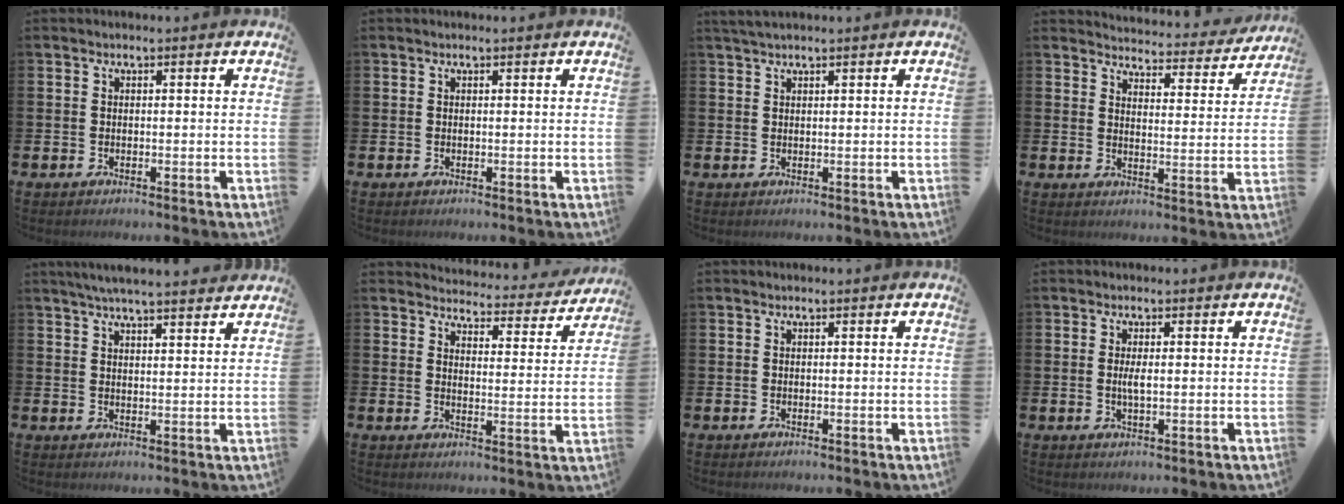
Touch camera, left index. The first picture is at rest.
{"total": 0.0}
{"total": 1.7, "force": [1.4, 0.1, 0.9], "torque": [-0.025, 0.007, 0.027]}
{"total": 4.0, "force": [3.9, 0.8, 0.4], "torque": [-0.015, -0.036, 0.061]}
{"total": 4.9, "force": [4.7, 0.0, 1.5], "torque": [-0.038, -0.014, 0.084]}
{"total": 3.8, "force": [3.7, 0.8, 0.5], "torque": [-0.017, -0.036, 0.057]}
{"total": 0.0}
{"total": 2.0, "force": [0.1, 0.6, 1.9], "torque": [-0.033, -0.001, 0.000]}